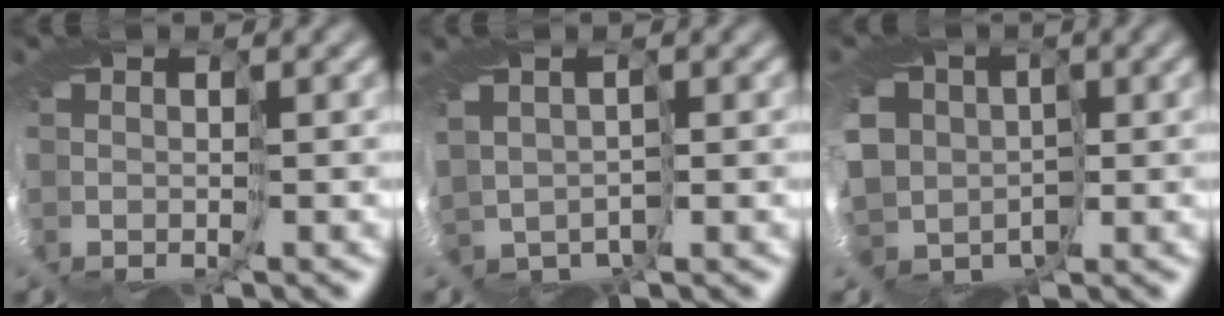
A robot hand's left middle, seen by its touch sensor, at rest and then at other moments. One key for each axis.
{"total": 1.4, "fx": 0.4, "fy": 1.3, "fz": -0.4, "tx": -0.007, "ty": 0.001, "tz": 0.010}
{"total": 7.1, "fx": 0.4, "fy": 6.4, "fz": 3.0, "tx": -0.077, "ty": 0.001, "tz": -0.011}